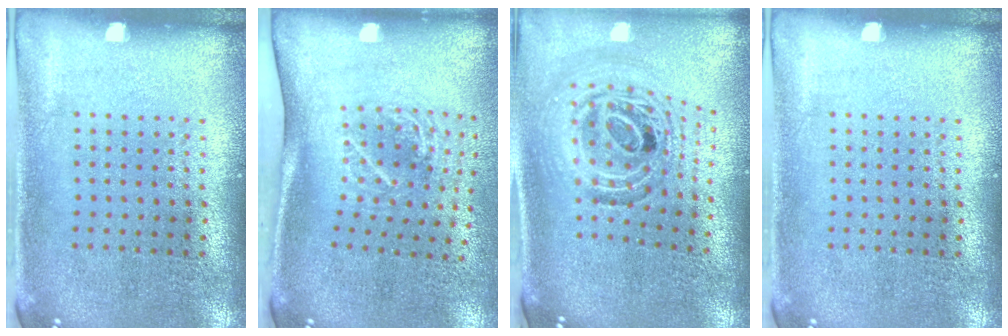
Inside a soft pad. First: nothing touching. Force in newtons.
{"total": 2.0, "press": 1.3, "slide": 1.5}
{"total": 1.5, "press": 1.2, "slide": 0.8}
{"total": 0.0}